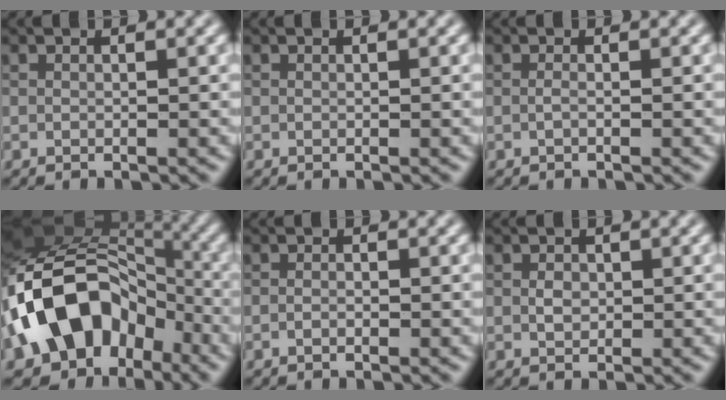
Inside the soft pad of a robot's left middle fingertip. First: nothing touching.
{"total": 0.0}
{"total": 0.5, "force": [-0.2, 0.1, 0.5], "torque": [-0.011, -0.001, -0.005]}
{"total": 13.8, "force": [-4.8, 9.8, 8.4], "torque": [-0.141, 0.017, -0.101]}
{"total": 0.7, "force": [-0.3, 0.3, 0.5], "torque": [-0.008, -0.003, -0.007]}
{"total": 1.2, "force": [0.1, 0.9, 0.8], "torque": [-0.016, -0.001, 0.000]}